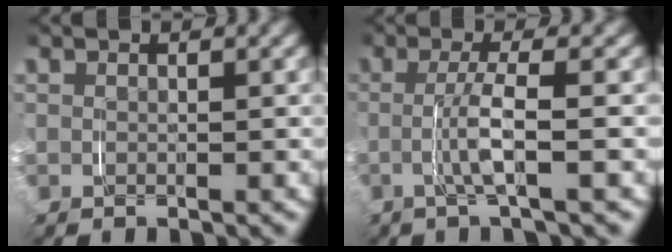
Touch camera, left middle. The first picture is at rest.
{"total": 2.9, "force": [-0.5, -0.3, 2.8], "torque": [-0.057, -0.001, -0.011]}